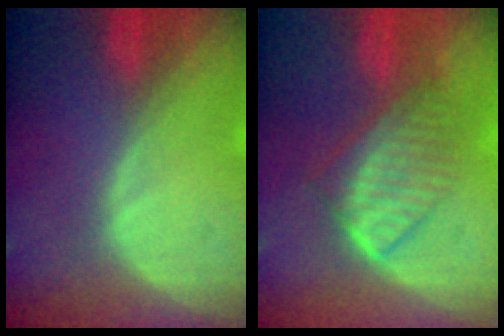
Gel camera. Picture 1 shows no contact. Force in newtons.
{"total": 6.3, "press": 6.1, "slide": 1.2}